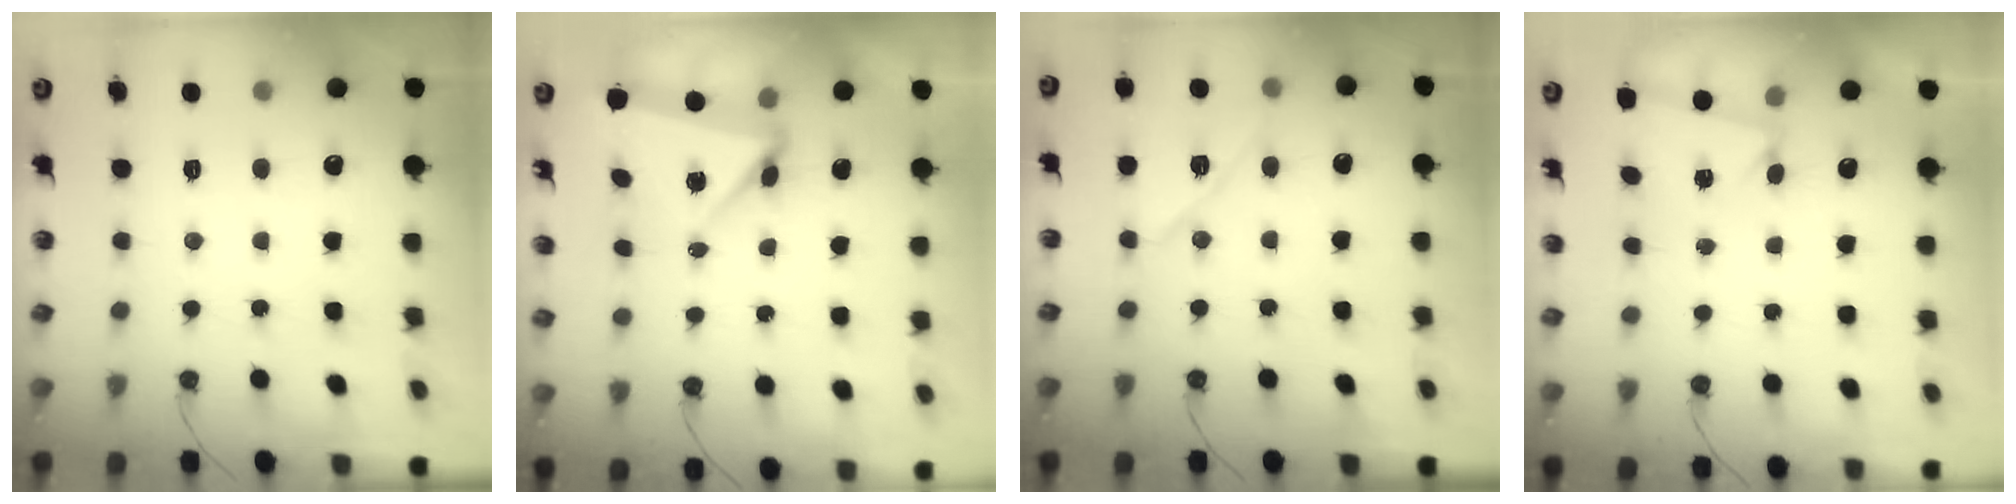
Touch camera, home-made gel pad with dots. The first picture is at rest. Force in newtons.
{"total": 5.6, "press": 5.4, "slide": 1.1}
{"total": 10.9, "press": 10.9, "slide": 0.9}
{"total": 1.9, "press": 1.4, "slide": 1.4}